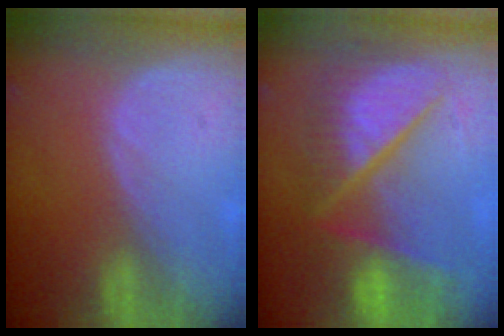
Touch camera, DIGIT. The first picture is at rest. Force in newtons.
{"total": 10.9, "press": 10.9, "slide": 1.4}